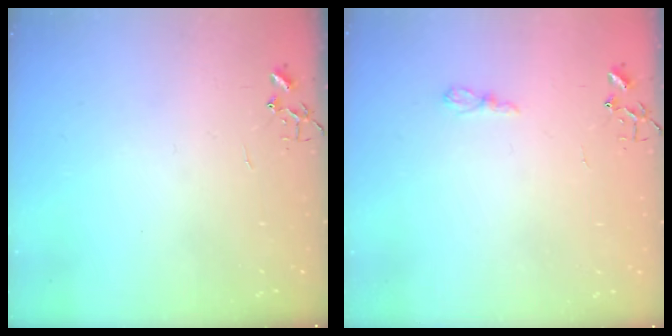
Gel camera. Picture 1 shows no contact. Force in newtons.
{"total": 5.7, "press": 5.7, "slide": 0.3}